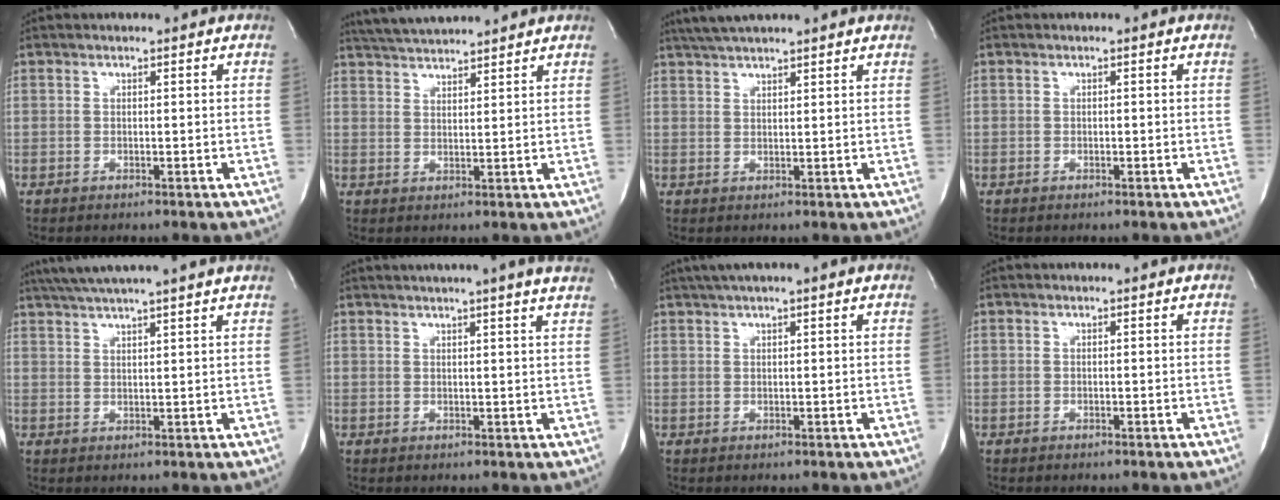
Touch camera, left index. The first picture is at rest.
{"total": 8.1, "force": [7.7, -0.1, 2.6], "torque": [-0.055, 0.027, 0.127]}
{"total": 6.2, "force": [5.4, -0.1, 3.0], "torque": [-0.057, 0.030, 0.092]}
{"total": 0.0}
{"total": 11.6, "force": [9.9, -1.1, 5.8], "torque": [-0.103, 0.027, 0.137]}
{"total": 10.6, "force": [9.1, -1.1, 5.4], "torque": [-0.080, 0.005, 0.094]}
{"total": 5.6, "force": [4.1, 0.0, 3.9], "torque": [-0.066, 0.033, 0.066]}
{"total": 0.0}